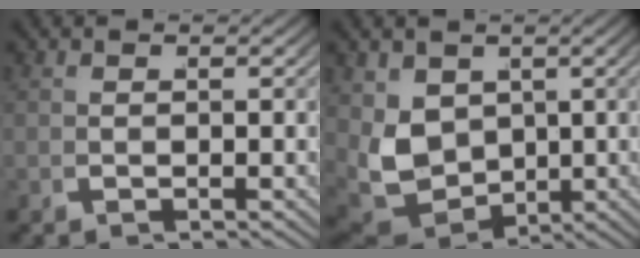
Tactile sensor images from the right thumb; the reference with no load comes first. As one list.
[{"total": 8.3, "force": [-0.4, 6.4, 5.3], "torque": [-0.152, -0.055, 0.020]}]